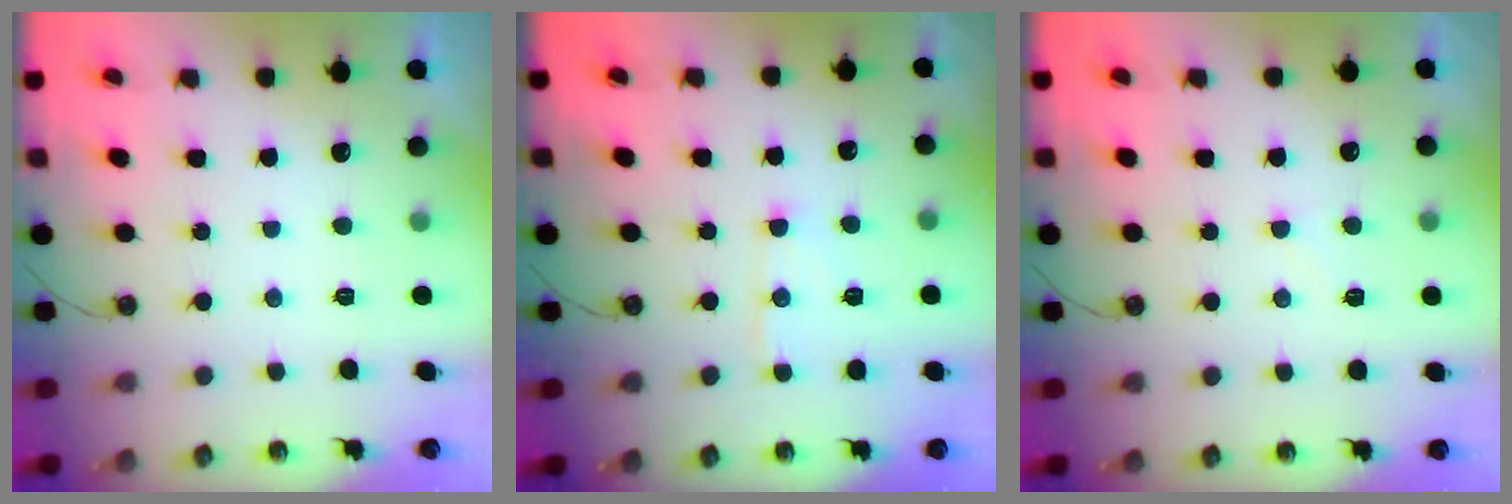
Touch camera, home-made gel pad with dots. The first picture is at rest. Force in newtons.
{"total": 7.3, "press": 7.3, "slide": 0.5}
{"total": 5.8, "press": 5.8, "slide": 0.6}